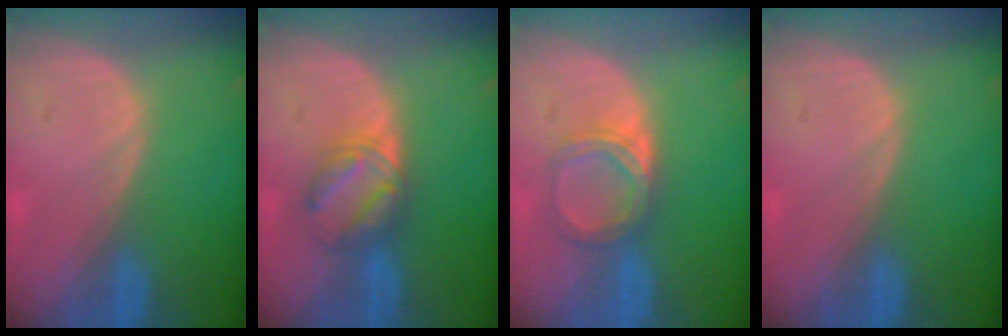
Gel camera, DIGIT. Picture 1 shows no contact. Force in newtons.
{"total": 5.8, "press": 5.5, "slide": 1.8}
{"total": 5.3, "press": 4.7, "slide": 2.4}
{"total": 0.0}